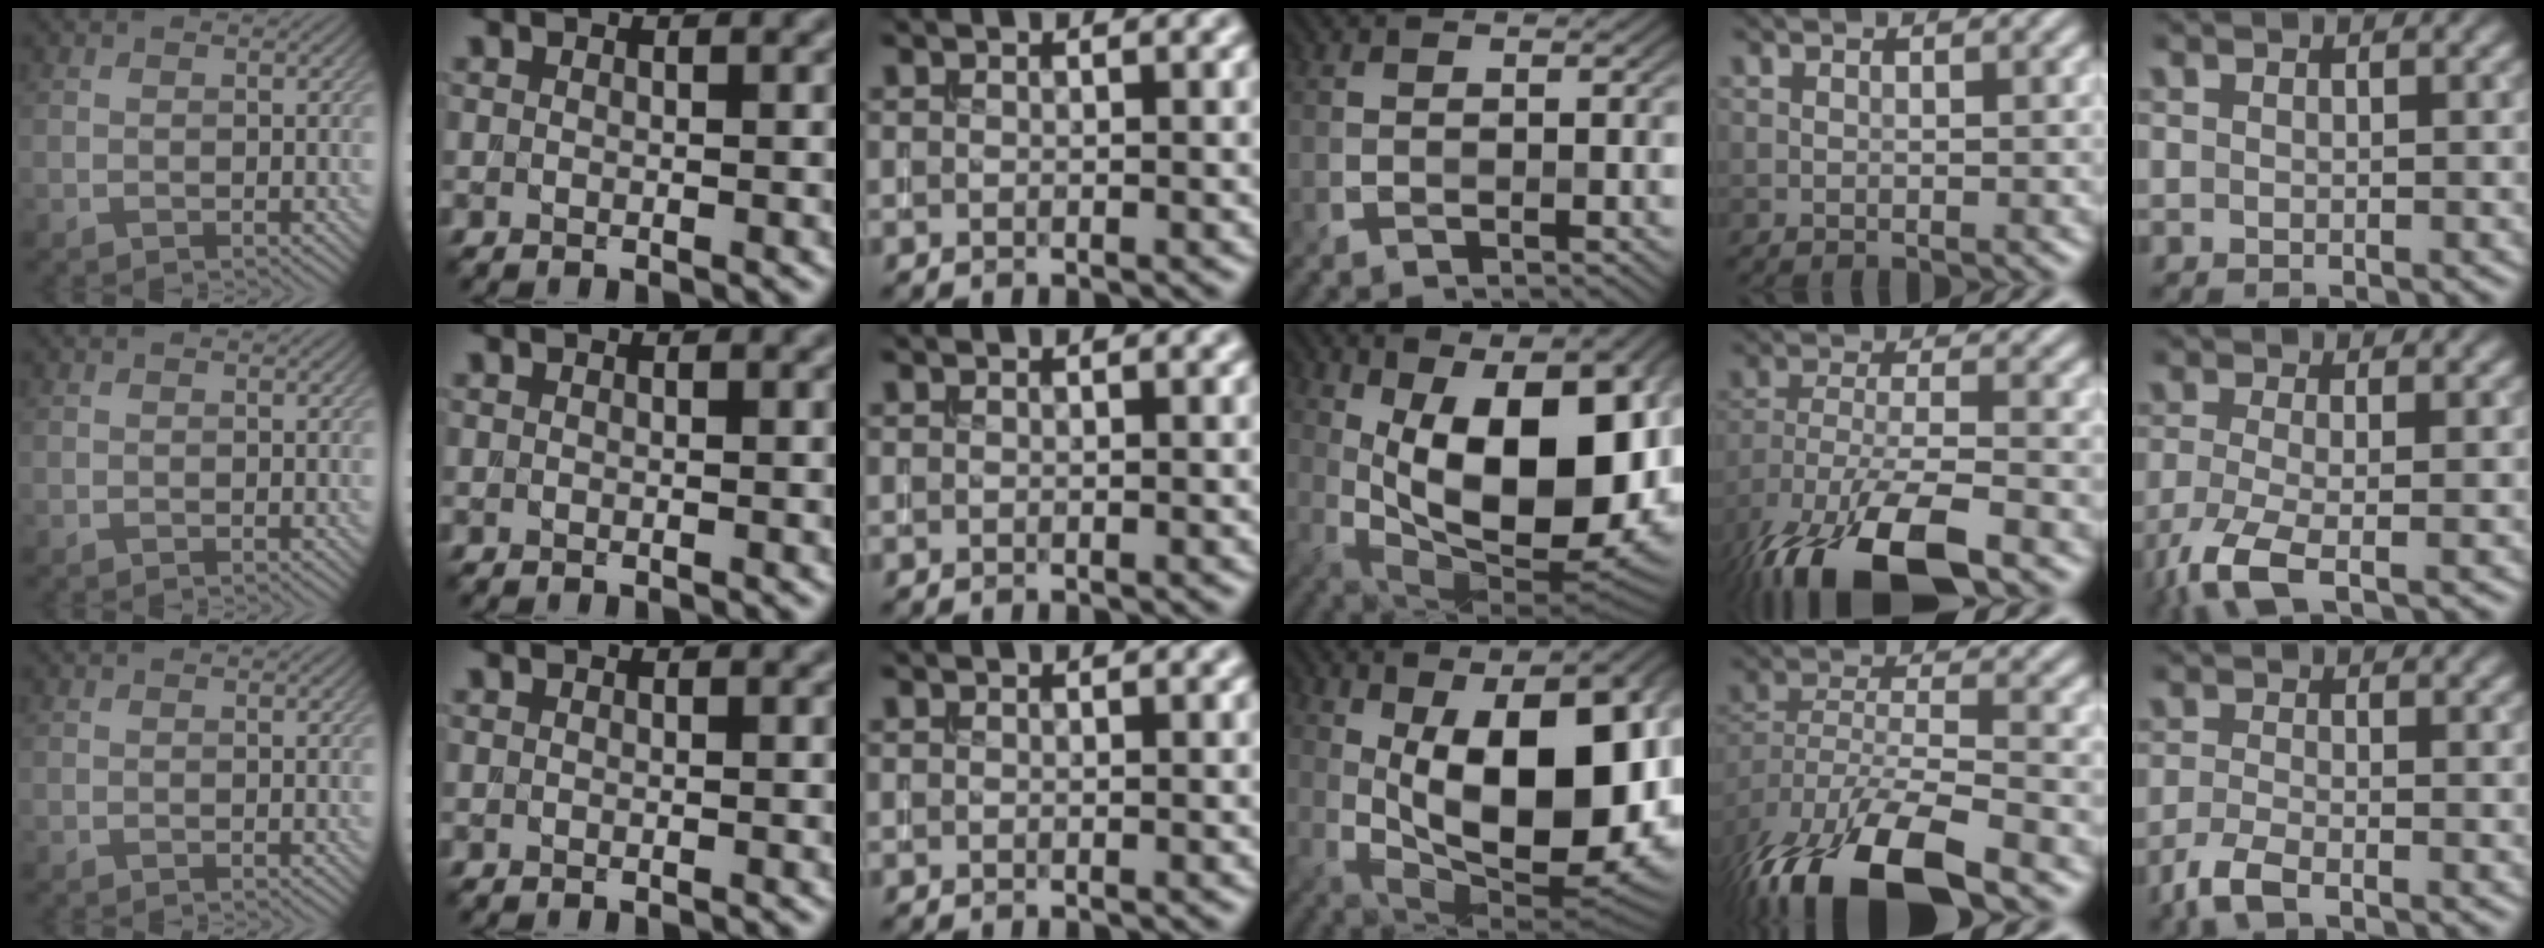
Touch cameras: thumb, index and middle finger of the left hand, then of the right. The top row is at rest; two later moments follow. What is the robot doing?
{"motion": "insert", "object": "drawer"}